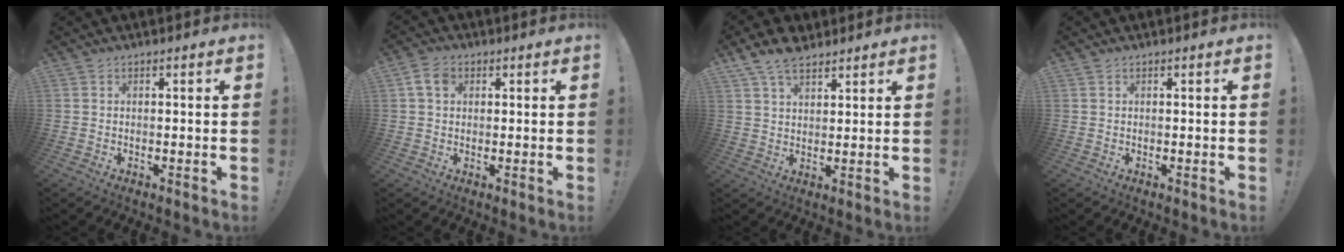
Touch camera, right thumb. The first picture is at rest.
{"total": 5.0, "force": [1.6, 3.6, 3.2], "torque": [-0.056, 0.008, 0.034]}
{"total": 7.8, "force": [5.7, 3.8, 3.7], "torque": [-0.068, -0.022, 0.109]}
{"total": 0.0}